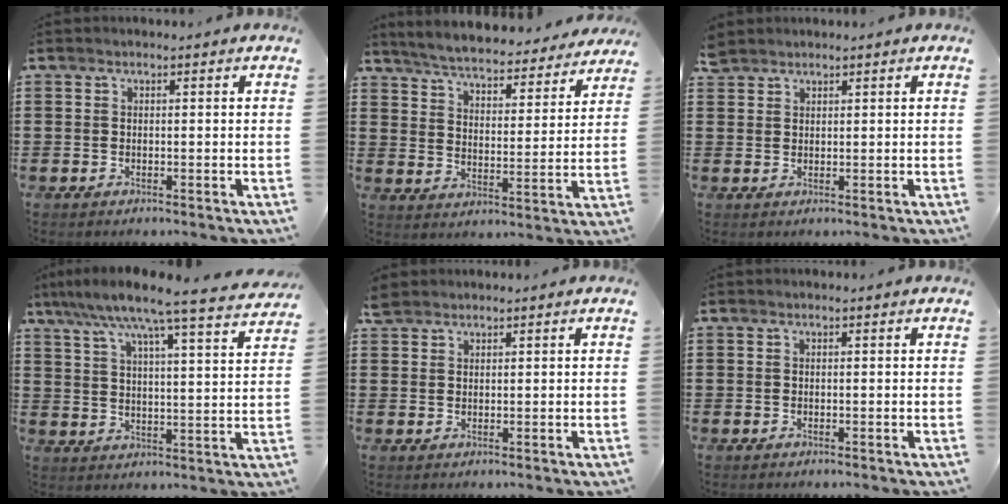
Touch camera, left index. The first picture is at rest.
{"total": 5.2, "force": [5.1, -0.2, 0.9], "torque": [-0.045, -0.041, 0.085]}
{"total": 2.0, "force": [1.9, 0.7, 0.2], "torque": [-0.008, 0.002, 0.038]}
{"total": 8.1, "force": [6.9, -0.3, 4.1], "torque": [-0.107, -0.041, 0.112]}
{"total": 2.1, "force": [1.9, 0.9, 0.5], "torque": [-0.015, 0.005, 0.037]}
{"total": 0.0}